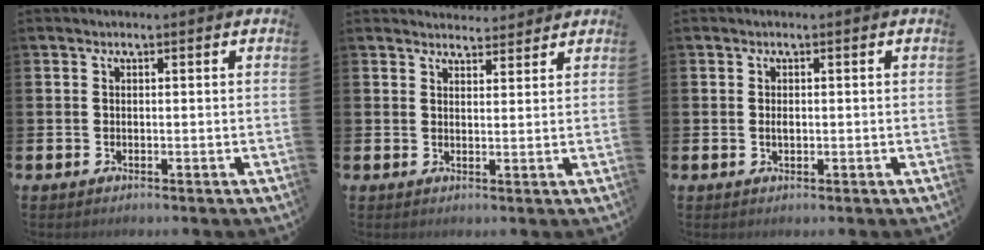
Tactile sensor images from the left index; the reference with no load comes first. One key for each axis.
{"total": 3.2, "fx": 3.1, "fy": 0.6, "fz": -0.2, "tx": 0.005, "ty": -0.018, "tz": 0.056}
{"total": 0.8, "fx": 0.0, "fy": 0.4, "fz": 0.7, "tx": -0.013, "ty": 0.002, "tz": -0.002}